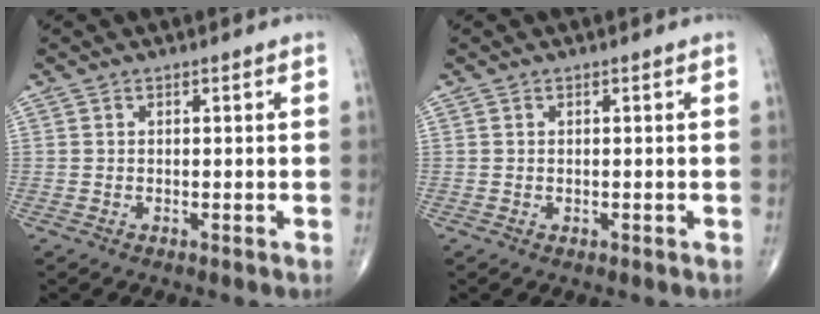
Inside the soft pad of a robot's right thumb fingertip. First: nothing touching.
{"total": 0.0}